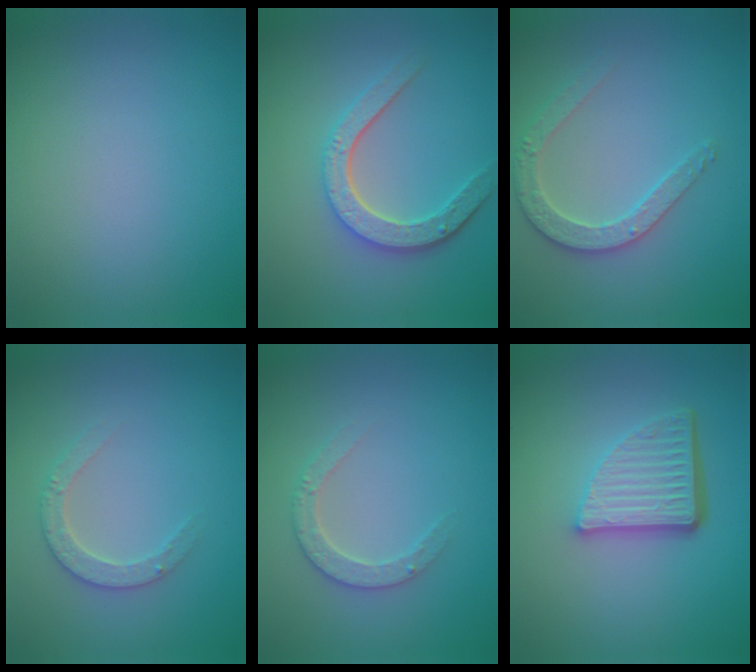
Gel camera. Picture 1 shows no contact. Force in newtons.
{"total": 4.6, "press": 3.5, "slide": 3.0}
{"total": 2.8, "press": 2.7, "slide": 0.5}
{"total": 2.4, "press": 2.3, "slide": 0.5}
{"total": 2.4, "press": 2.3, "slide": 0.5}
{"total": 5.5, "press": 3.8, "slide": 4.0}